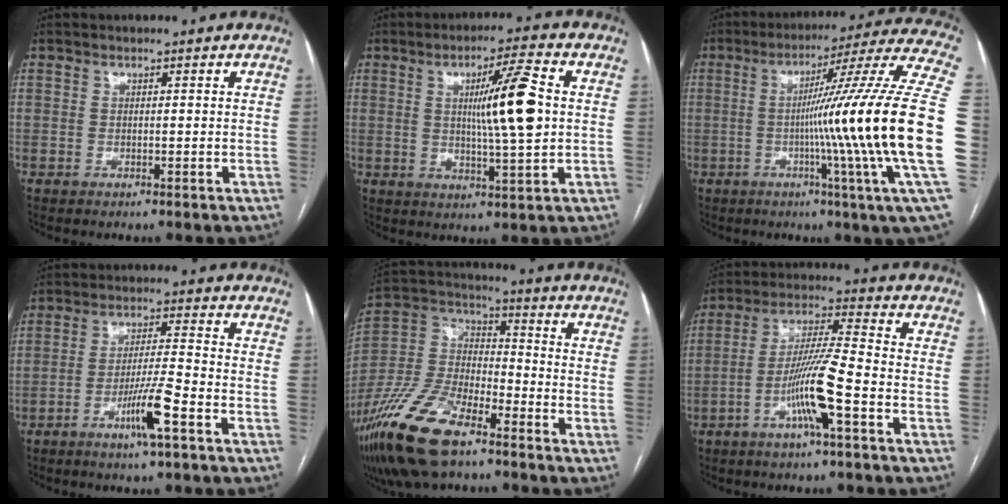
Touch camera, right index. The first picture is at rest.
{"total": 10.8, "force": [1.4, 0.3, 10.7], "torque": [-0.173, 0.002, 0.024]}
{"total": 27.4, "force": [-2.7, -2.6, 27.1], "torque": [-0.314, -0.007, -0.071]}
{"total": 7.5, "force": [-3.8, -0.4, 6.5], "torque": [-0.123, -0.006, -0.071]}
{"total": 20.0, "force": [-13.7, 6.8, 12.9], "torque": [-0.300, -0.018, -0.260]}
{"total": 10.7, "force": [-4.3, 0.0, 9.8], "torque": [-0.191, 0.002, -0.083]}